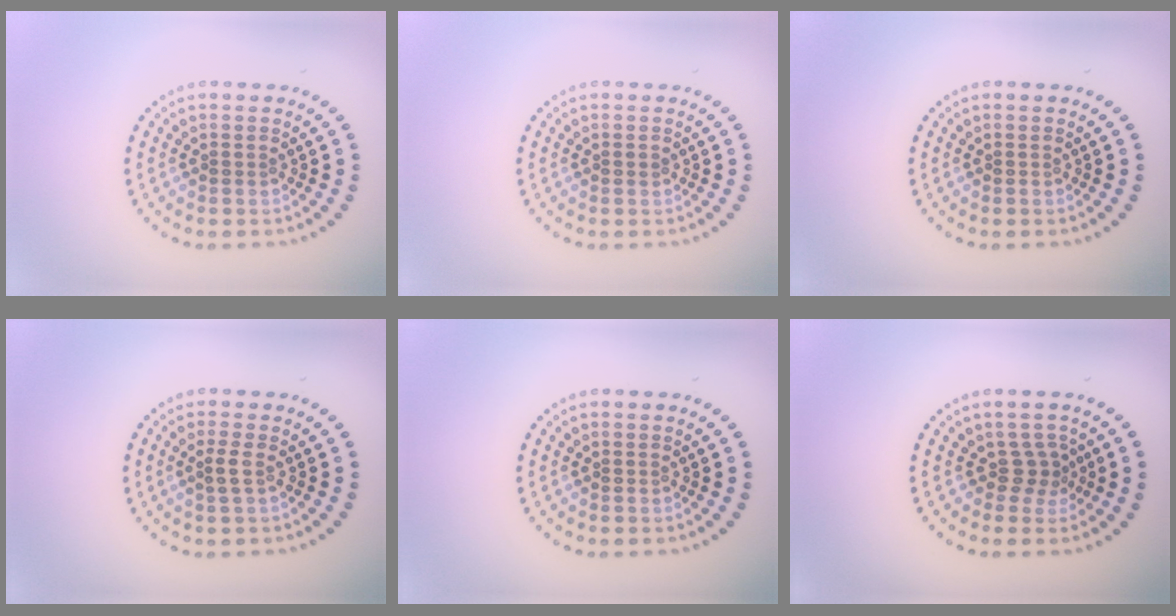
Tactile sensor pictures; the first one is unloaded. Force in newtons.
{"total": 0.6, "press": 0.6, "slide": 0.1}
{"total": 0.0}
{"total": 0.9, "press": 0.8, "slide": 0.5}
{"total": 0.0}
{"total": 1.8, "press": 1.2, "slide": 1.3}